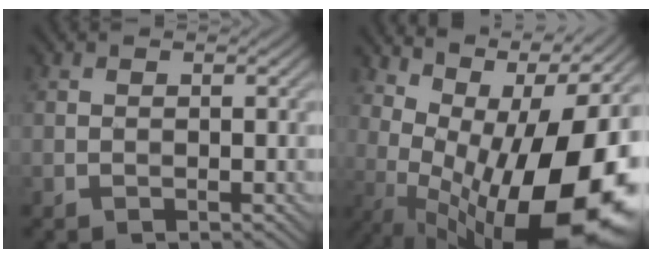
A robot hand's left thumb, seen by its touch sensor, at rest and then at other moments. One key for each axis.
{"total": 17.8, "fx": -0.1, "fy": 8.1, "fz": 15.9, "tx": -0.201, "ty": 0.000, "tz": 0.009}